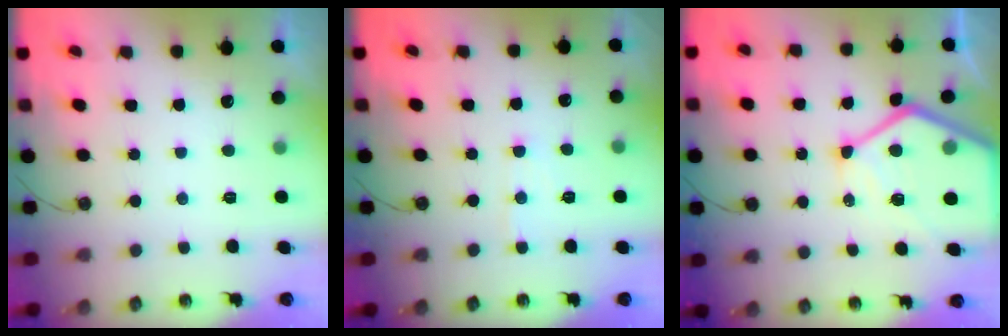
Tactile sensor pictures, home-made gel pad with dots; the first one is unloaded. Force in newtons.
{"total": 4.7, "press": 4.7, "slide": 0.6}
{"total": 19.3, "press": 19.2, "slide": 2.1}